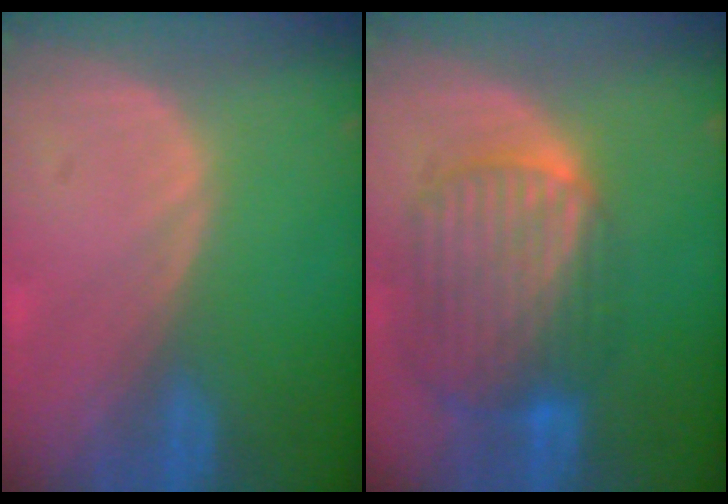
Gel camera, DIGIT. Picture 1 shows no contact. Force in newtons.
{"total": 10.3, "press": 8.6, "slide": 5.6}